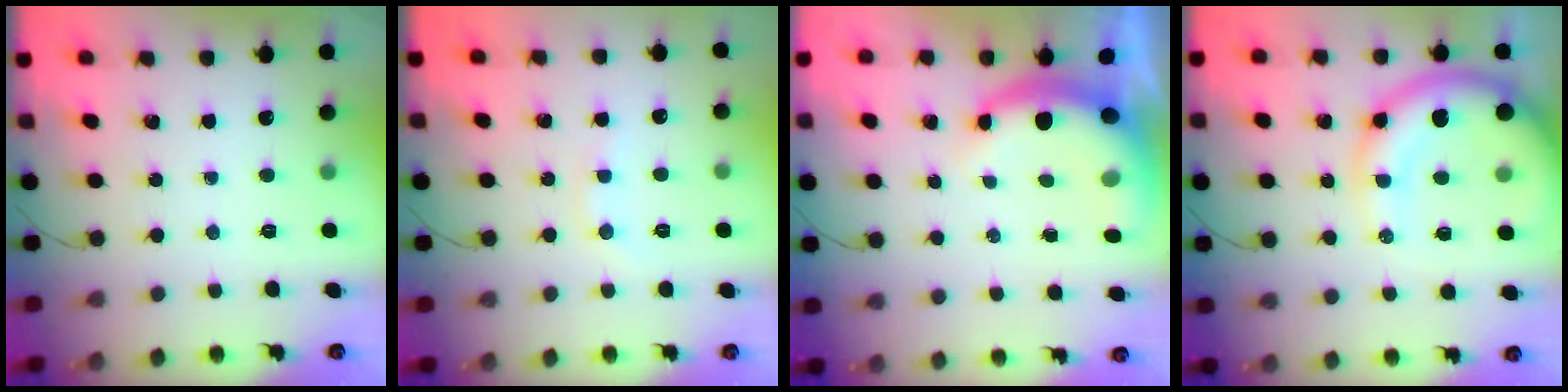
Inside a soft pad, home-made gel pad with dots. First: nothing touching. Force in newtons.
{"total": 5.3, "press": 5.1, "slide": 1.6}
{"total": 8.9, "press": 8.7, "slide": 1.8}
{"total": 14.9, "press": 14.5, "slide": 3.5}